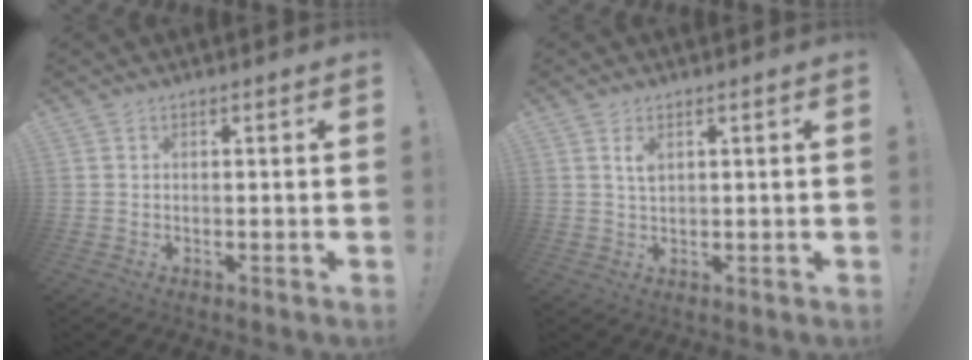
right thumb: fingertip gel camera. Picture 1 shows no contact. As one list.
[{"total": 3.0, "force": [1.6, 1.9, 1.7], "torque": [-0.022, -0.007, 0.026]}]